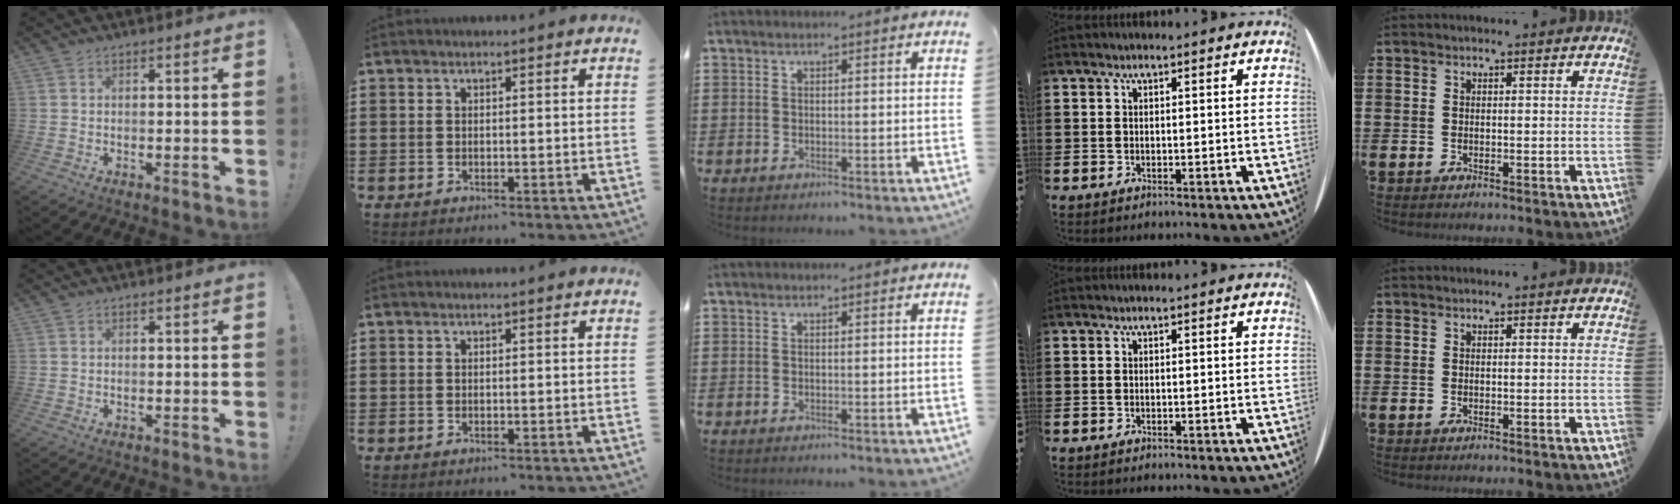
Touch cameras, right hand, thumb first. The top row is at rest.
{}